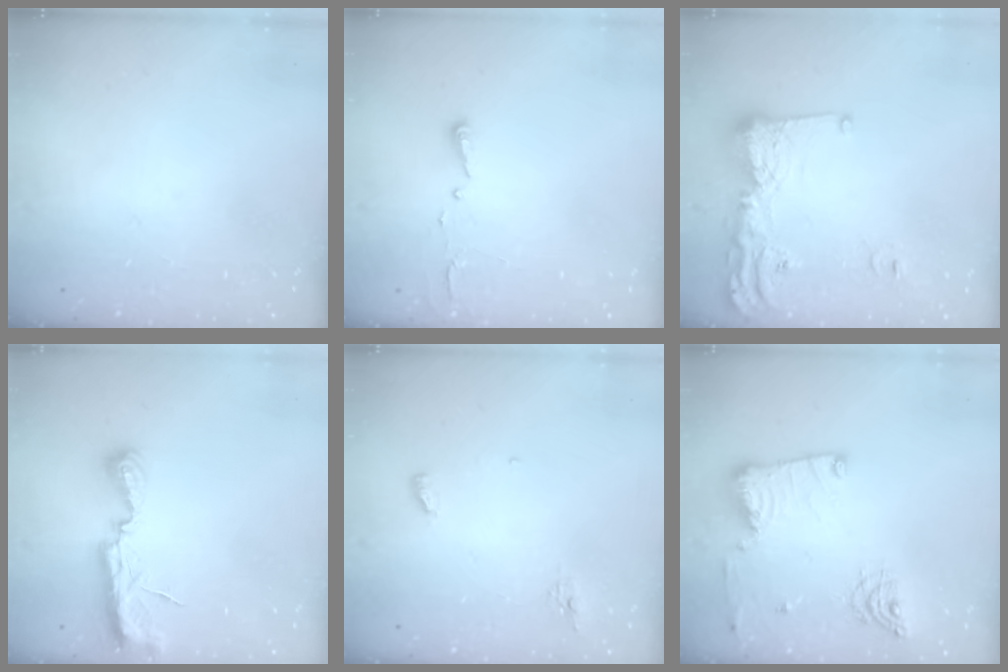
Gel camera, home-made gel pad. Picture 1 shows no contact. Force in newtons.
{"total": 2.7, "press": 2.7, "slide": 0.4}
{"total": 16.1, "press": 16.1, "slide": 1.2}
{"total": 7.2, "press": 7.2, "slide": 0.5}
{"total": 4.8, "press": 4.8, "slide": 0.3}
{"total": 13.9, "press": 13.9, "slide": 0.8}